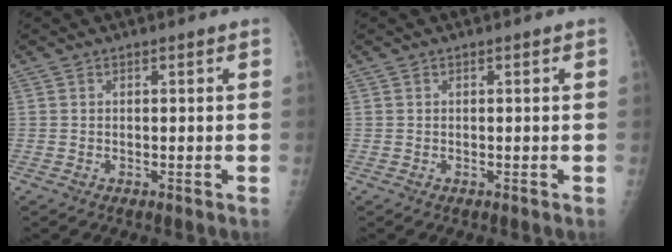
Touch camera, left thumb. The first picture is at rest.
{"total": 0.0}